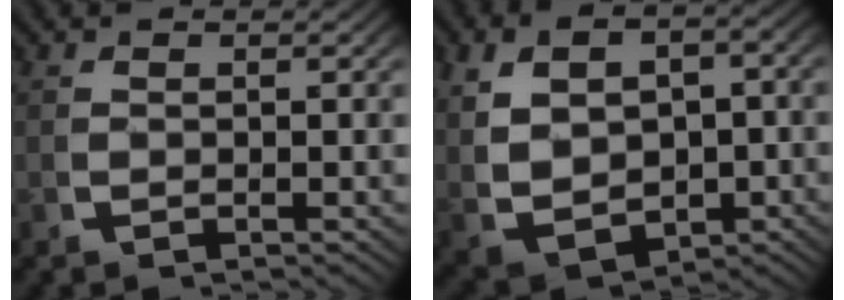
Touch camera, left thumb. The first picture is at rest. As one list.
[{"total": 10.0, "force": [-1.0, 7.5, 6.7], "torque": [-0.137, -0.039, 0.007]}]